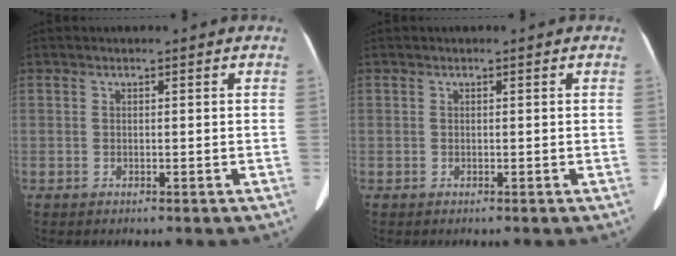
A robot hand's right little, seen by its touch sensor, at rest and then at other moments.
{"total": 0.0}